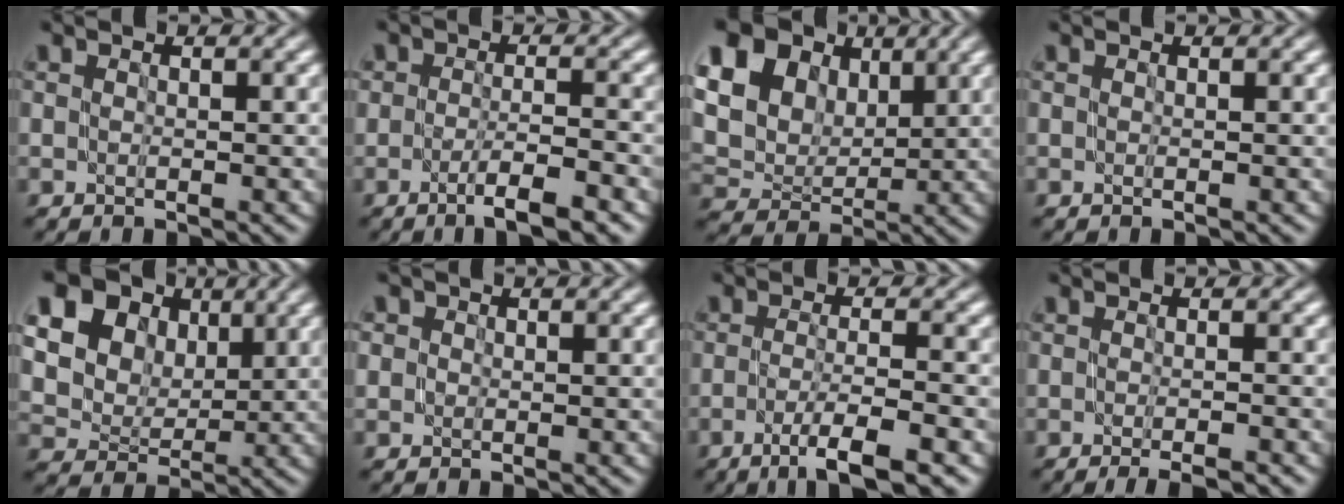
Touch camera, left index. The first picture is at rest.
{"total": 3.8, "force": [-2.4, 0.8, 2.9], "torque": [-0.049, 0.005, -0.041]}
{"total": 18.9, "force": [8.4, 14.4, 8.7], "torque": [-0.226, 0.038, 0.146]}
{"total": 0.0}
{"total": 22.6, "force": [10.1, 18.0, 9.3], "torque": [-0.251, 0.034, 0.165]}
{"total": 1.0, "force": [0.4, 0.9, 0.1], "torque": [0.003, 0.002, -0.009]}
{"total": 5.0, "force": [-2.5, 0.8, 4.2], "torque": [-0.069, 0.001, -0.049]}
{"total": 3.2, "force": [-1.9, 0.8, 2.5], "torque": [-0.022, 0.000, -0.030]}